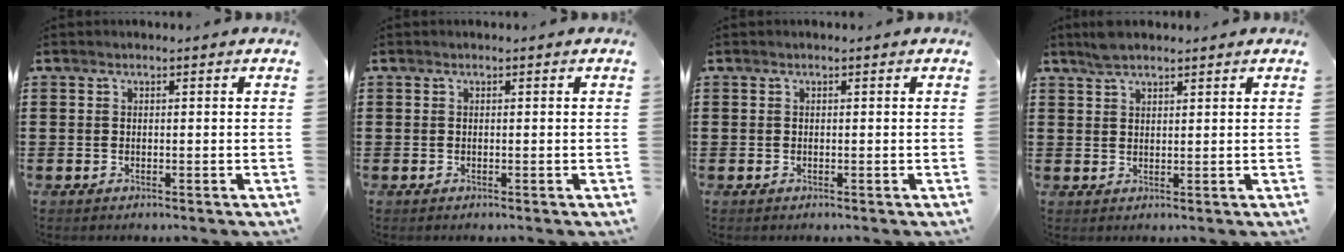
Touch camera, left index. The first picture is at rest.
{"total": 0.0}
{"total": 0.0}
{"total": 3.0, "force": [2.6, 0.8, 1.3], "torque": [-0.031, 0.002, 0.050]}